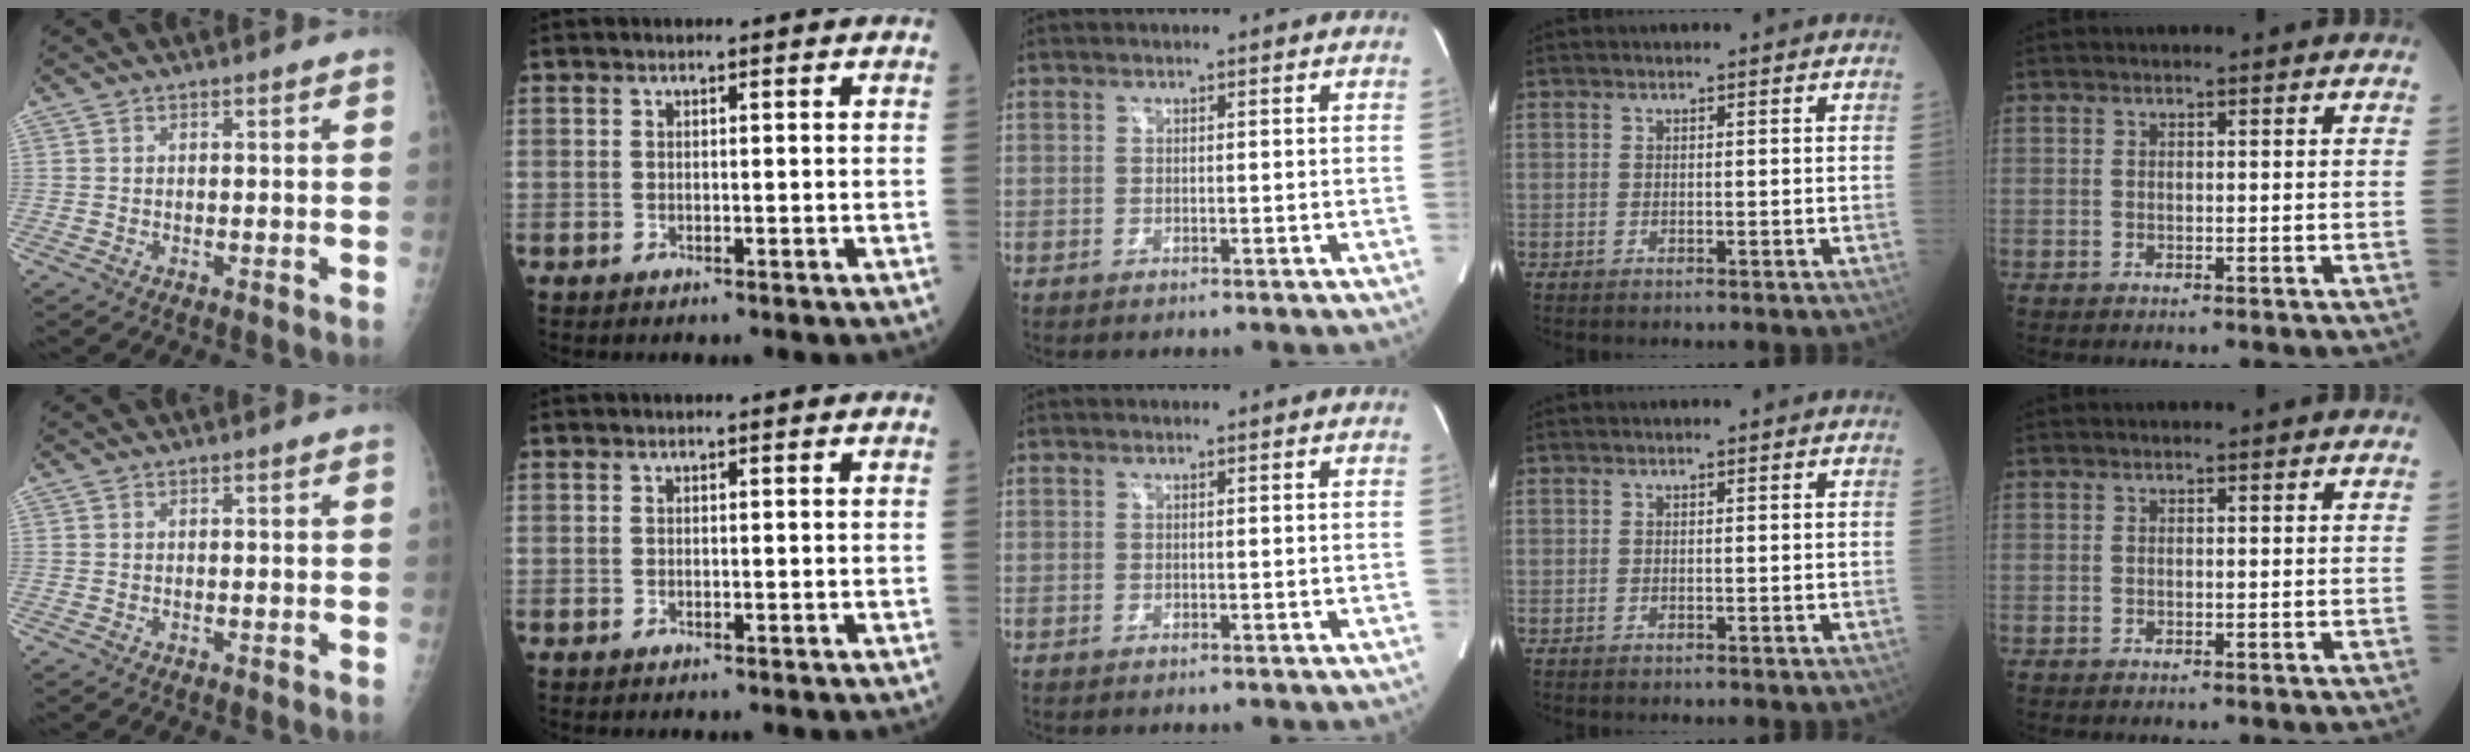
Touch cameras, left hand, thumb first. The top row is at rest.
{}